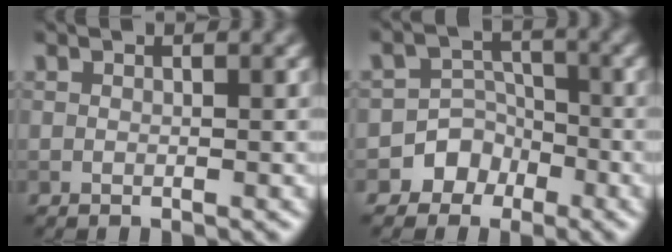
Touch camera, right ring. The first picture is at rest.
{"total": 4.9, "force": [-2.7, 4.1, 0.2], "torque": [0.035, 0.007, -0.066]}